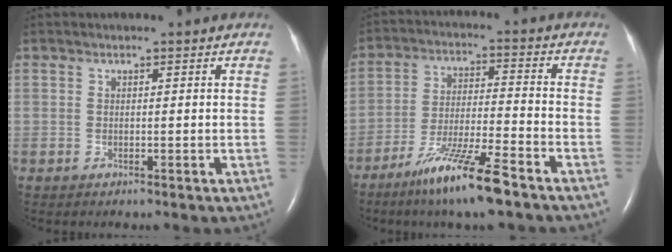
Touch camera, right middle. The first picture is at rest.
{"total": 11.5, "force": [-7.9, 0.3, 8.4], "torque": [-0.162, -0.031, -0.147]}